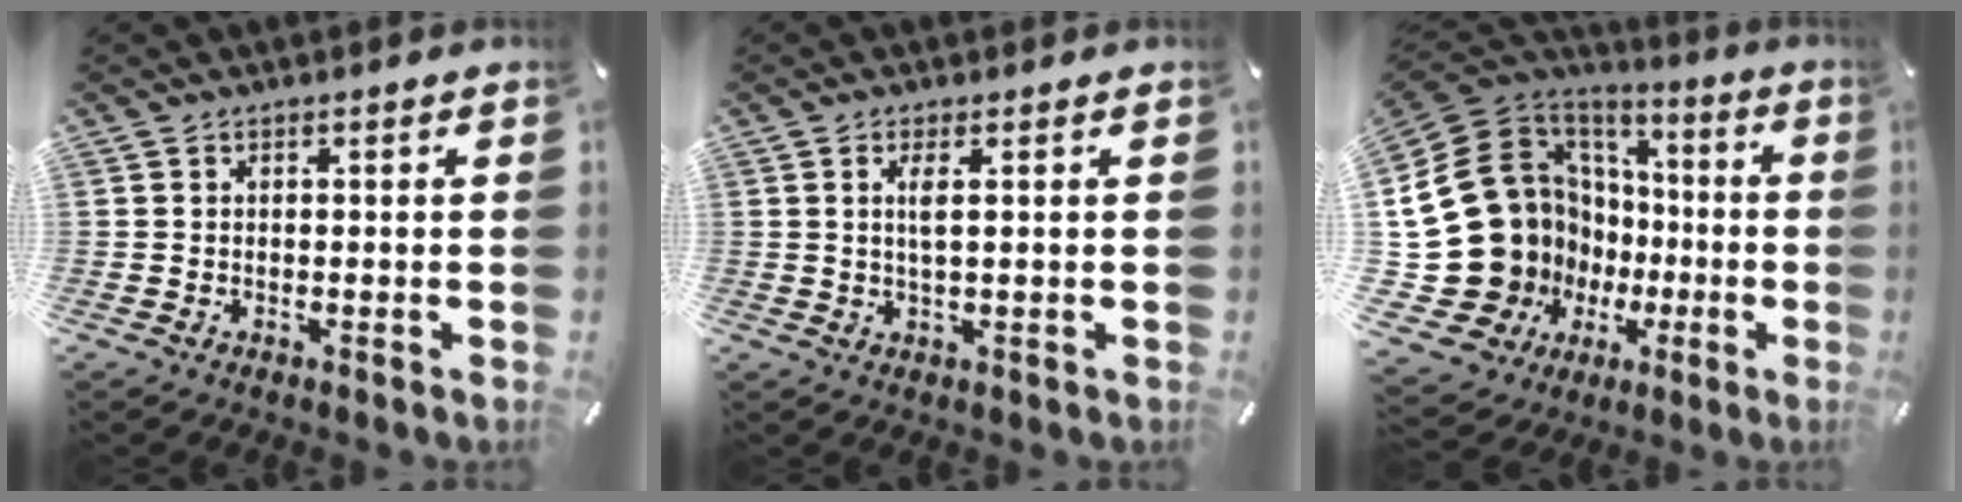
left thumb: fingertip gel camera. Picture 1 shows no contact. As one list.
[{"total": 3.1, "force": [0.7, 0.6, 2.9], "torque": [-0.060, 0.002, 0.009]}, {"total": 22.8, "force": [-1.9, 19.8, 11.0], "torque": [-0.232, -0.045, 0.038]}]